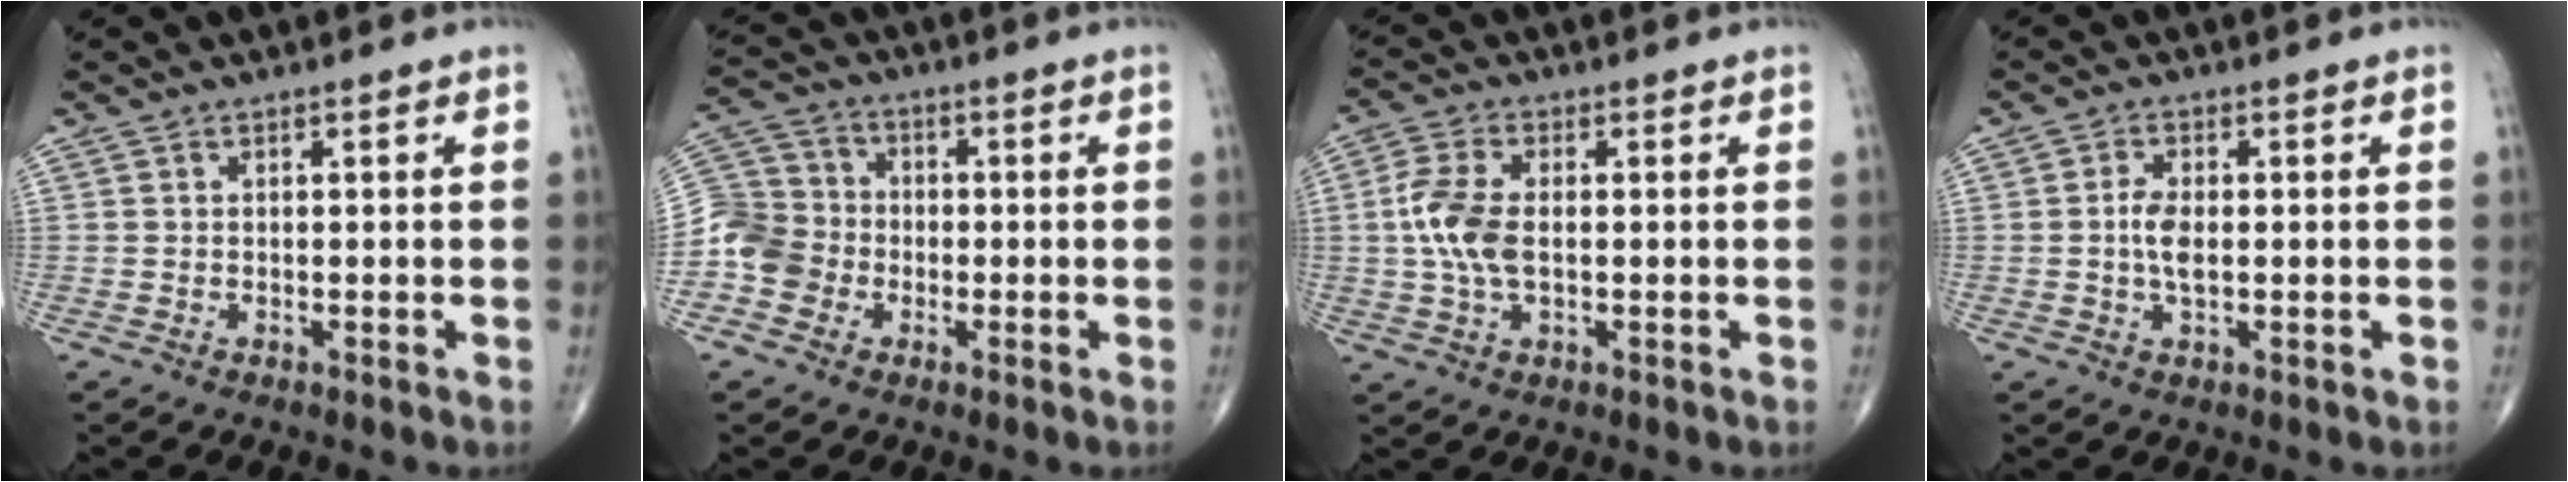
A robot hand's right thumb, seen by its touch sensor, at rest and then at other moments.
{"total": 9.0, "force": [-3.0, 8.0, 2.9], "torque": [-0.041, 0.031, -0.067]}
{"total": 7.9, "force": [-0.1, 4.2, 6.7], "torque": [-0.158, 0.007, -0.004]}
{"total": 3.8, "force": [-0.1, 1.8, 3.4], "torque": [-0.067, 0.000, -0.006]}